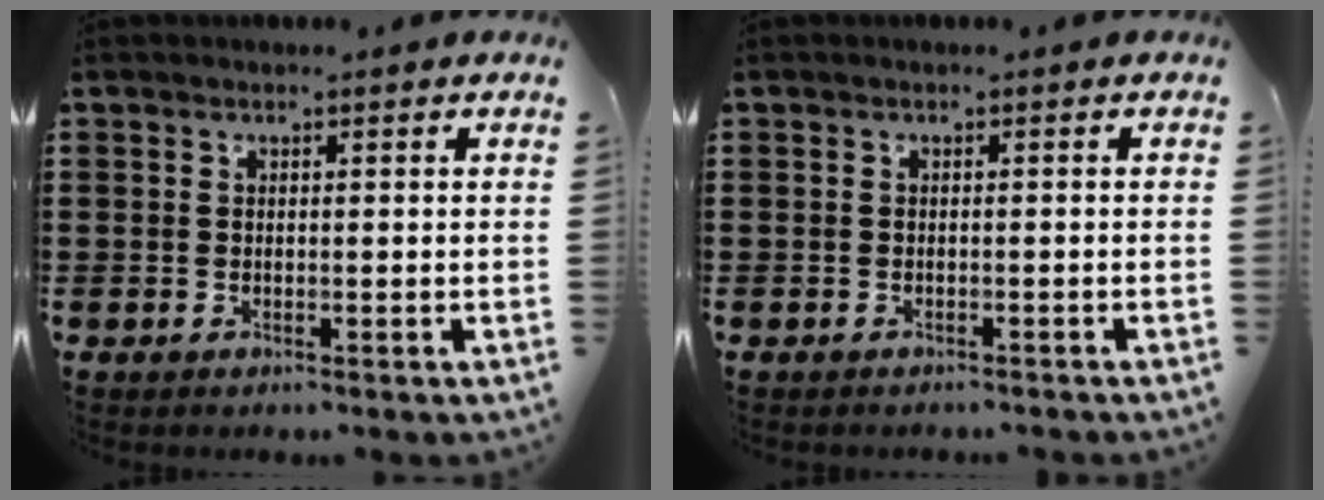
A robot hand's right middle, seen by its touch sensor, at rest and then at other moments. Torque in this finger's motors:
{"motor_torque": [1.62, 0.52, 0.02, -0.04]}